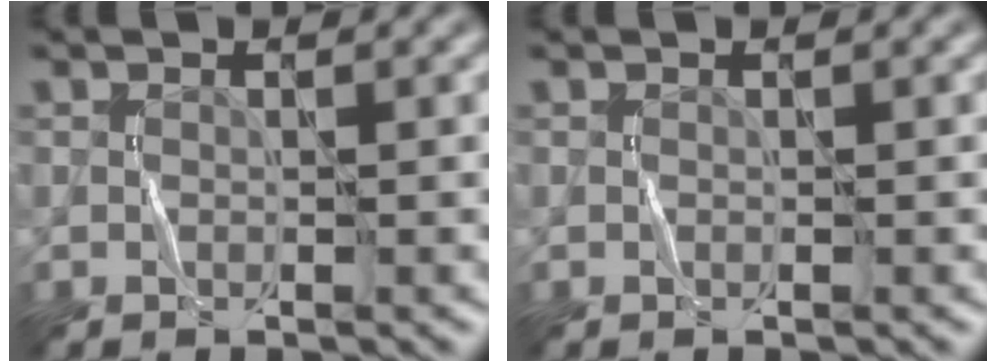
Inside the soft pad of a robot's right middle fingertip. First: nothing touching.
{"total": 0.0}